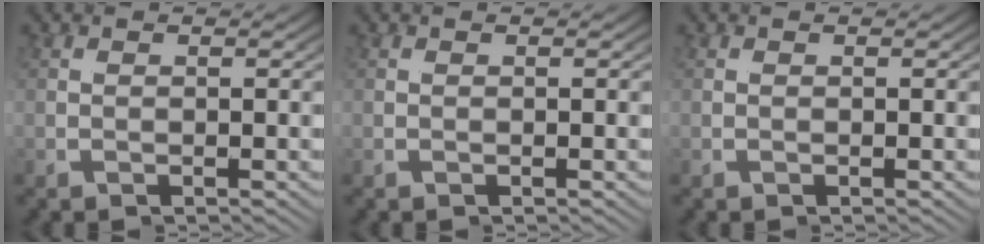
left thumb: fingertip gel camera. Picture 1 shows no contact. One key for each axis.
{"total": 0.0}
{"total": 0.0}